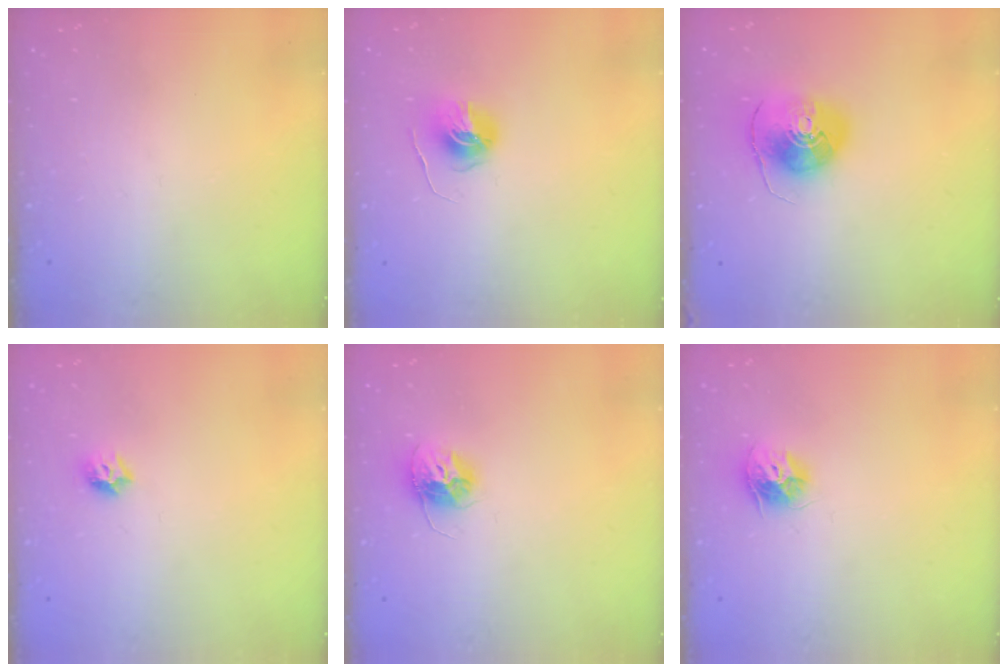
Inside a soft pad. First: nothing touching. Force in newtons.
{"total": 6.7, "press": 6.7, "slide": 0.4}
{"total": 10.0, "press": 9.9, "slide": 1.4}
{"total": 6.2, "press": 6.2, "slide": 0.8}
{"total": 11.4, "press": 11.4, "slide": 0.9}
{"total": 9.5, "press": 9.5, "slide": 0.3}